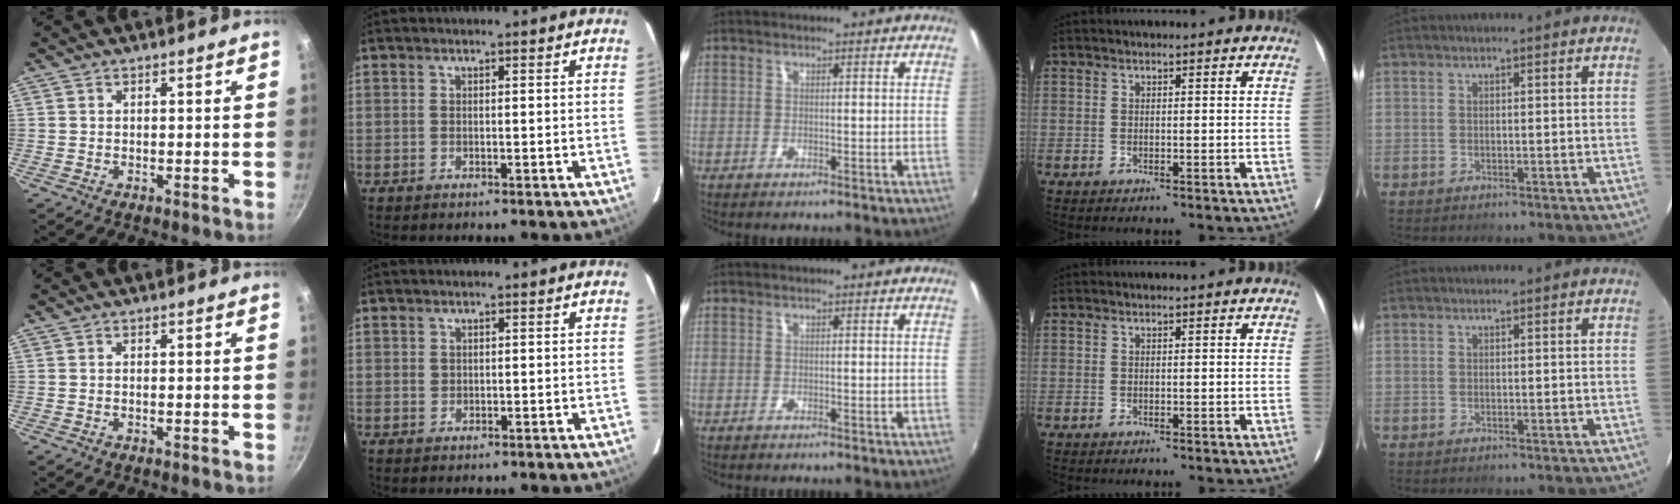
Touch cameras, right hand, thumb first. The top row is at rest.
{"index": {"total": 0.7, "force": [0.2, 0.7, 0.1], "torque": [0.002, 0.004, 0.003]}}